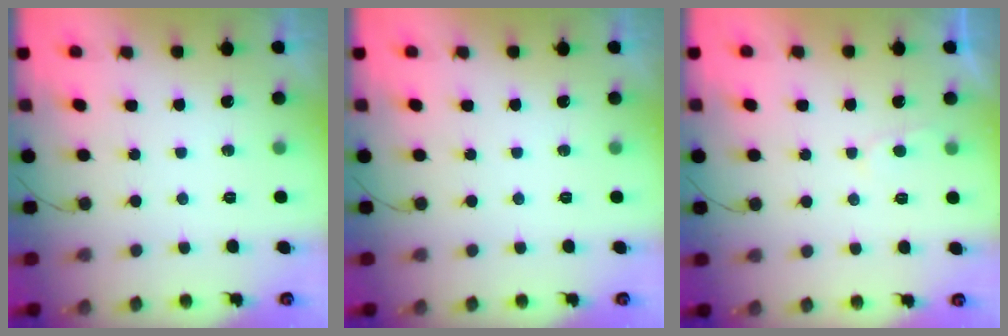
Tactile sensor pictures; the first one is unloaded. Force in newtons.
{"total": 0.0}
{"total": 2.0, "press": 2.0, "slide": 0.3}